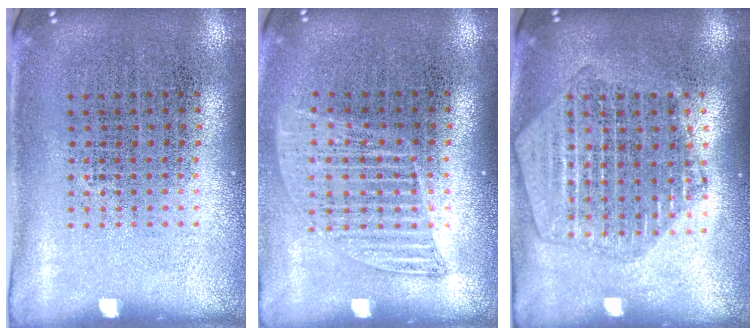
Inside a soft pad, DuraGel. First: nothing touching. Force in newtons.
{"total": 1.2, "press": 1.1, "slide": 0.5}
{"total": 2.0, "press": 1.8, "slide": 0.8}